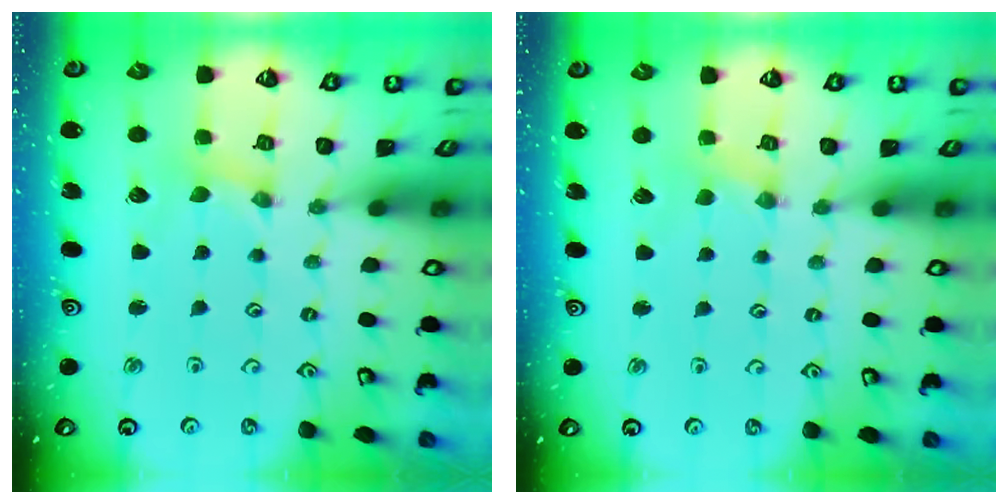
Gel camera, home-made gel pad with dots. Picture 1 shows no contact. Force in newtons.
{"total": 2.1, "press": 2.1, "slide": 0.4}